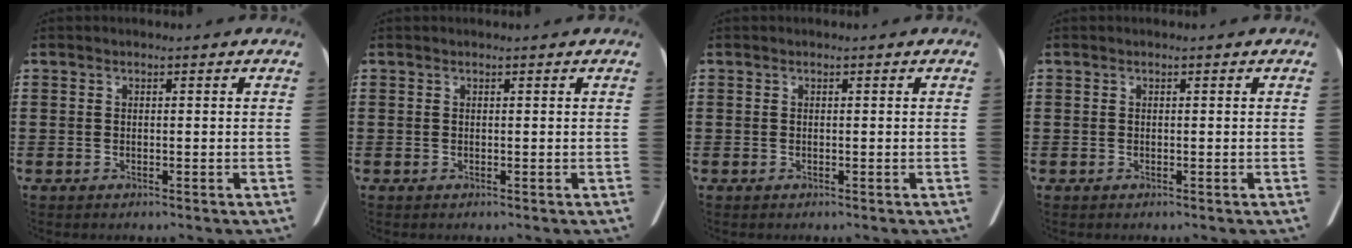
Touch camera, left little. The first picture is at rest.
{"total": 0.0}
{"total": 0.0}
{"total": 0.0}